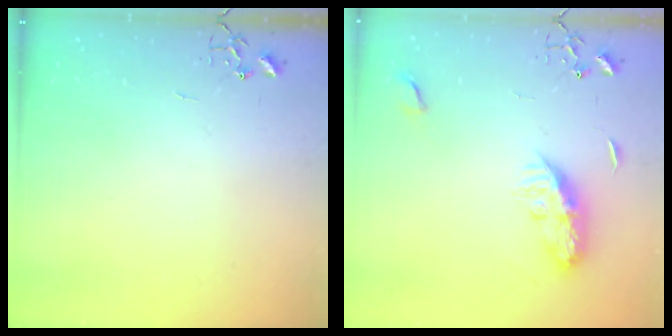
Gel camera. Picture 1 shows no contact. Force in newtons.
{"total": 9.0, "press": 9.0, "slide": 0.1}